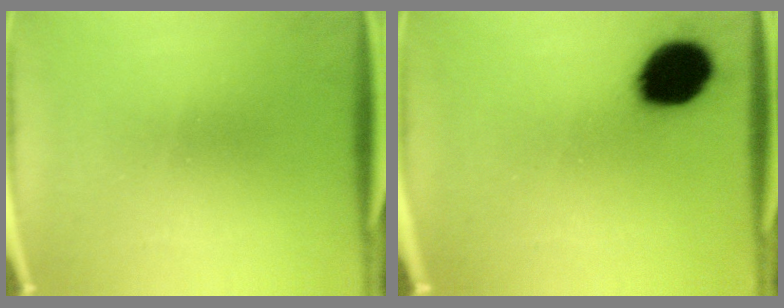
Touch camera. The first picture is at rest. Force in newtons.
{"total": 14.5}